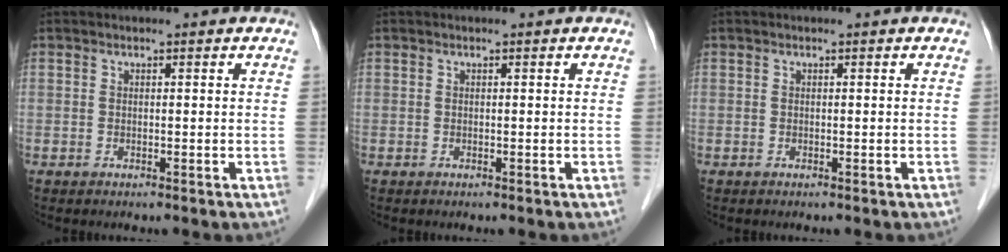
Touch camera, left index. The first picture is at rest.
{"total": 0.0}
{"total": 0.0}